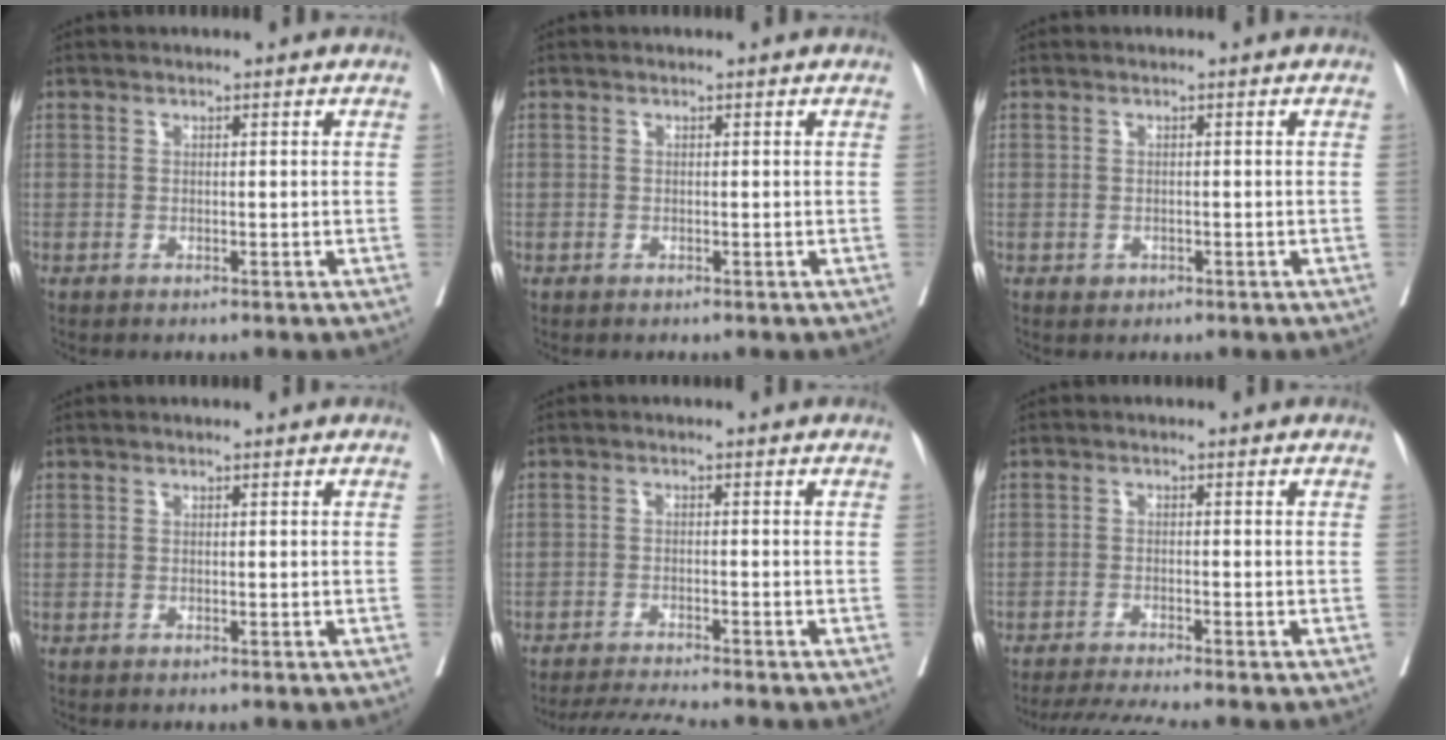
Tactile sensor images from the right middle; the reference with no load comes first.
{"total": 0.6, "force": [-0.1, 0.6, -0.1], "torque": [0.011, 0.009, -0.004]}
{"total": 0.8, "force": [-0.3, 0.7, 0.2], "torque": [-0.007, 0.001, 0.000]}
{"total": 0.0}
{"total": 4.6, "force": [-4.2, -1.5, 1.0], "torque": [-0.024, -0.021, -0.076]}
{"total": 5.2, "force": [-4.5, -1.5, 2.0], "torque": [-0.036, -0.019, -0.078]}